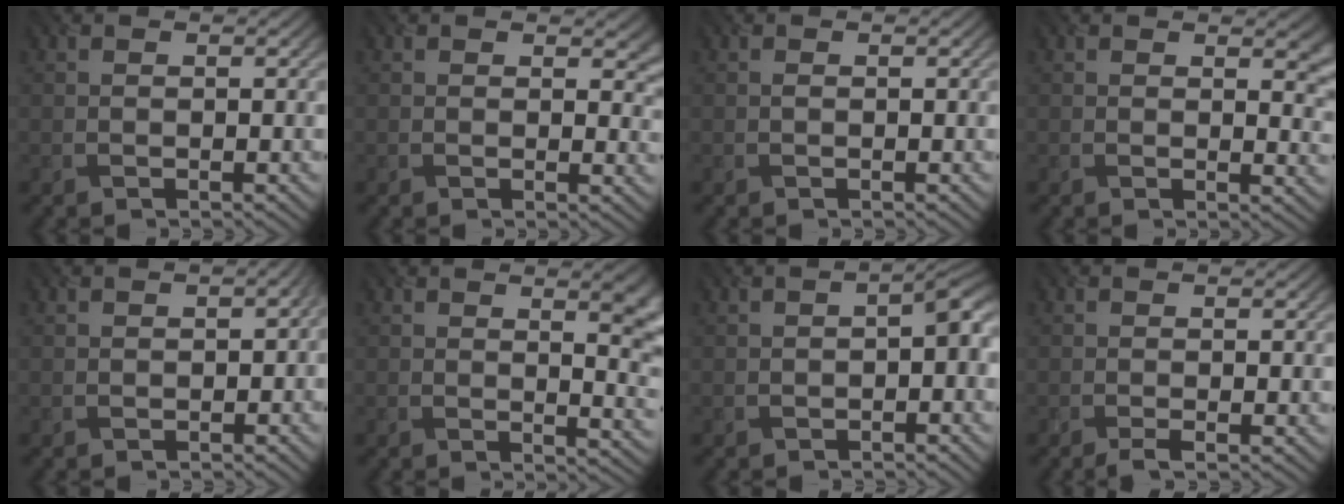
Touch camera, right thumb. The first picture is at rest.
{"total": 2.5, "force": [1.1, 1.5, 1.7], "torque": [-0.024, -0.008, 0.015]}
{"total": 0.0}
{"total": 3.5, "force": [1.5, 1.6, 2.8], "torque": [-0.036, -0.010, 0.026]}
{"total": 2.0, "force": [-1.0, 1.3, 1.1], "torque": [-0.019, -0.012, -0.010]}
{"total": 7.2, "force": [2.1, 3.0, 6.2], "torque": [-0.052, 0.002, 0.029]}
{"total": 2.5, "force": [-1.2, 1.1, 1.9], "torque": [-0.033, -0.002, -0.019]}
{"total": 1.3, "force": [-0.9, 0.2, 1.0], "torque": [-0.021, -0.002, -0.016]}